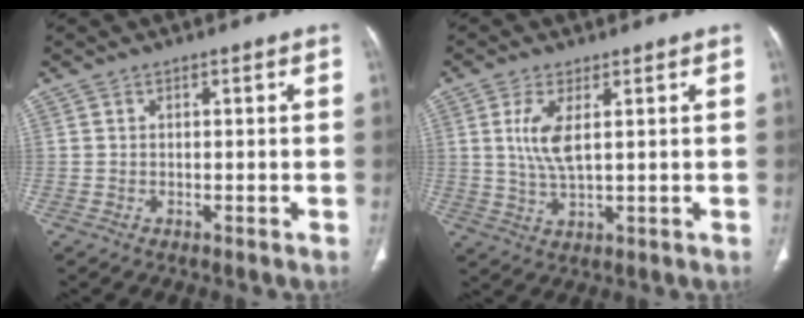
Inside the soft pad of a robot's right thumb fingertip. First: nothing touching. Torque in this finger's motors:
{"motor_torque": [-0.57, 0.76, 0.40, 0.64, 0.12]}